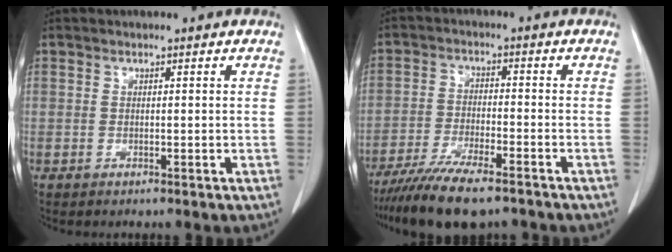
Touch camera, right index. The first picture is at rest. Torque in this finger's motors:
{"motor_torque": [1.10, -1.04, 0.49, 0.14]}